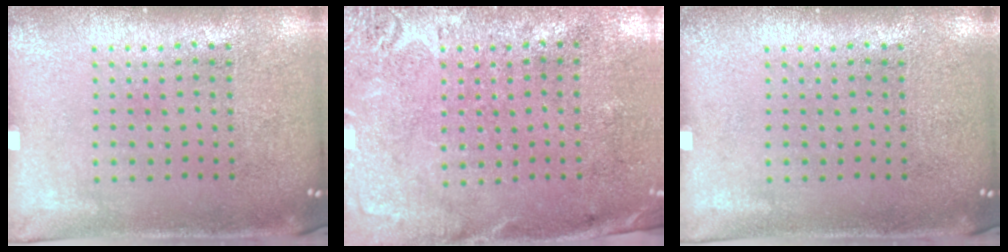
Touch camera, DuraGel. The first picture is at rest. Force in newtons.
{"total": 2.7, "press": 2.2, "slide": 1.7}
{"total": 0.0}